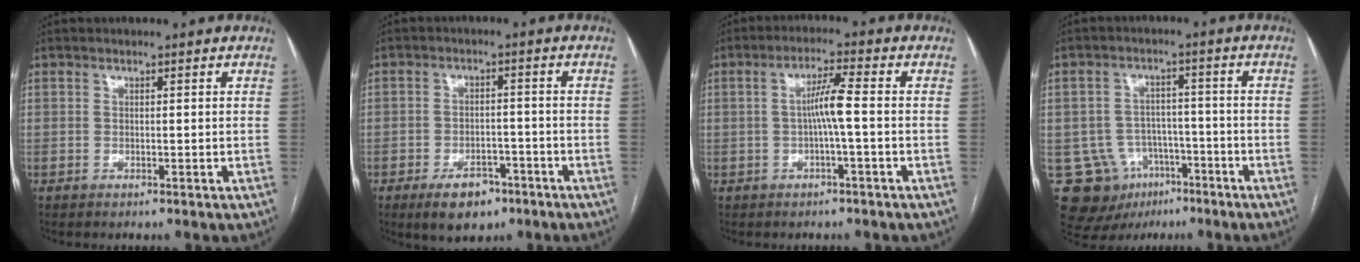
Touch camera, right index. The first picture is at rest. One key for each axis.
{"total": 6.8, "fx": -4.2, "fy": 3.7, "fz": 3.9, "tx": -0.063, "ty": 0.003, "tz": -0.061}
{"total": 4.6, "fx": -0.5, "fy": -0.3, "fz": 4.6, "tx": -0.085, "ty": 0.011, "tz": -0.008}
{"total": 11.1, "fx": -5.4, "fy": 9.1, "fz": 3.3, "tx": -0.057, "ty": 0.026, "tz": -0.072}